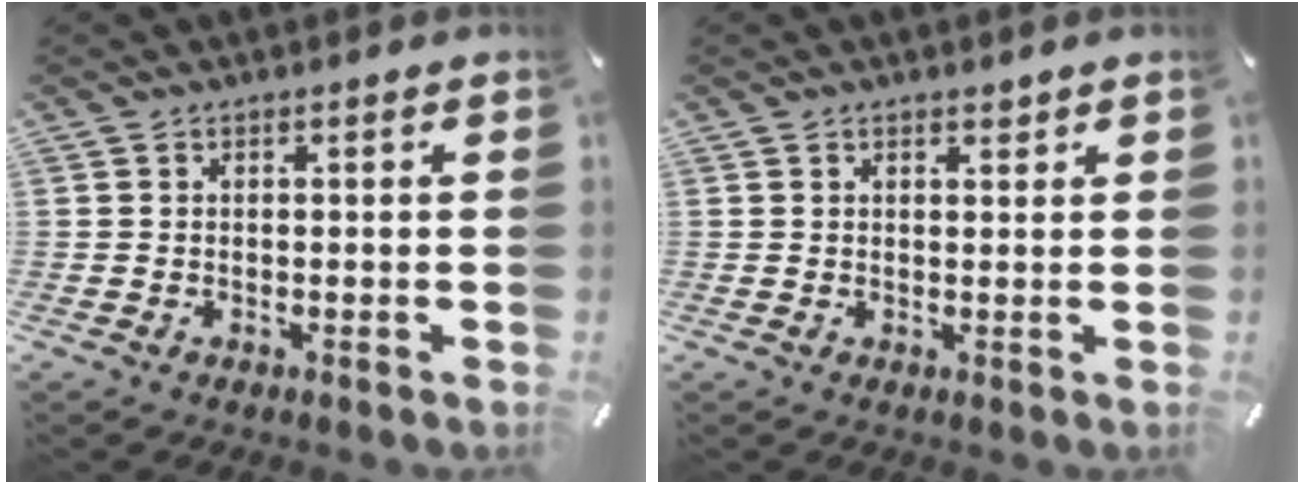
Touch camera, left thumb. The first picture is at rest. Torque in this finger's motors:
{"motor_torque": [0.04, -0.44, 0.03, 0.04, -0.01]}